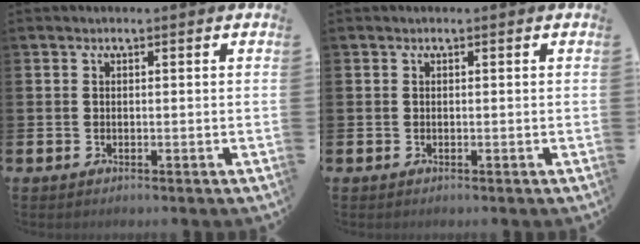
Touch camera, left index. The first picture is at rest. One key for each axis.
{"total": 0.0}